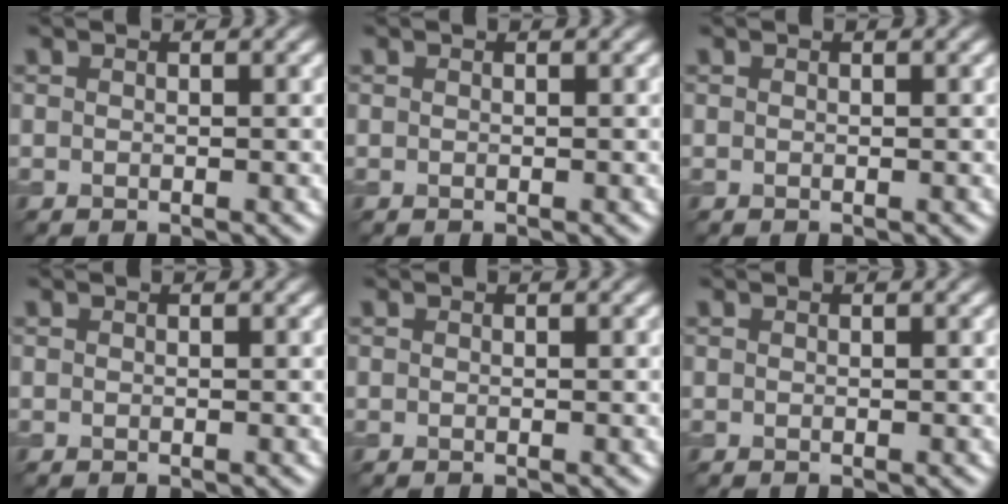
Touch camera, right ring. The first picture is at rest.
{"total": 0.0}
{"total": 0.0}
{"total": 0.0}
{"total": 0.0}
{"total": 0.0}